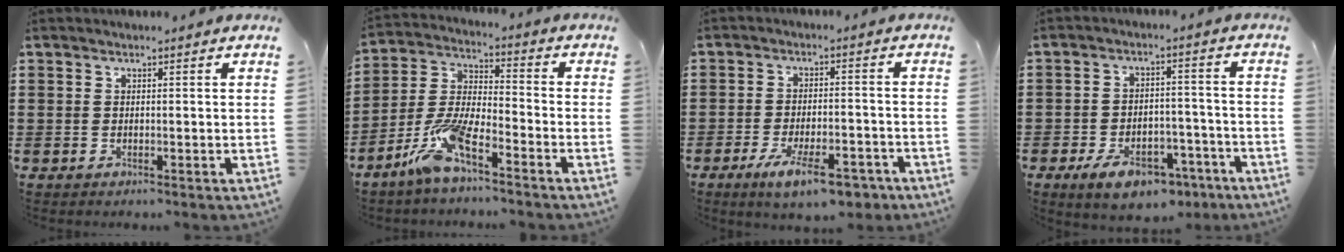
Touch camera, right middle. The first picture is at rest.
{"total": 9.4, "force": [-6.7, 1.7, 6.3], "torque": [-0.151, -0.008, -0.134]}
{"total": 7.9, "force": [-5.3, 2.2, 5.4], "torque": [-0.101, 0.002, -0.095]}
{"total": 7.1, "force": [-5.1, 2.9, 3.9], "torque": [-0.071, 0.015, -0.092]}